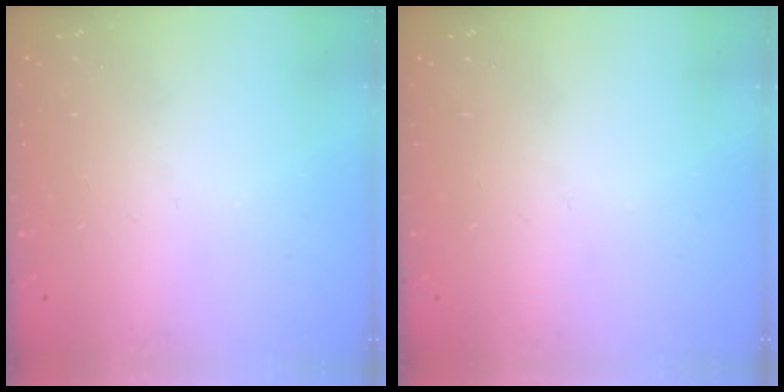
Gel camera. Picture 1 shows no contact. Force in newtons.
{"total": 0.0}